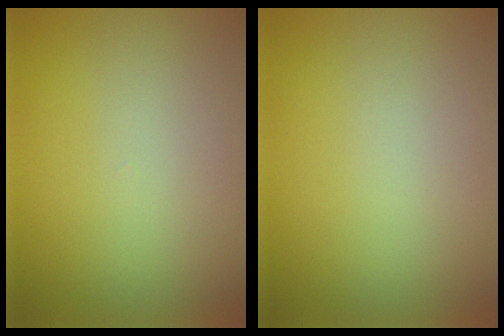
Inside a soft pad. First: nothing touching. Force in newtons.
{"total": 0.0}